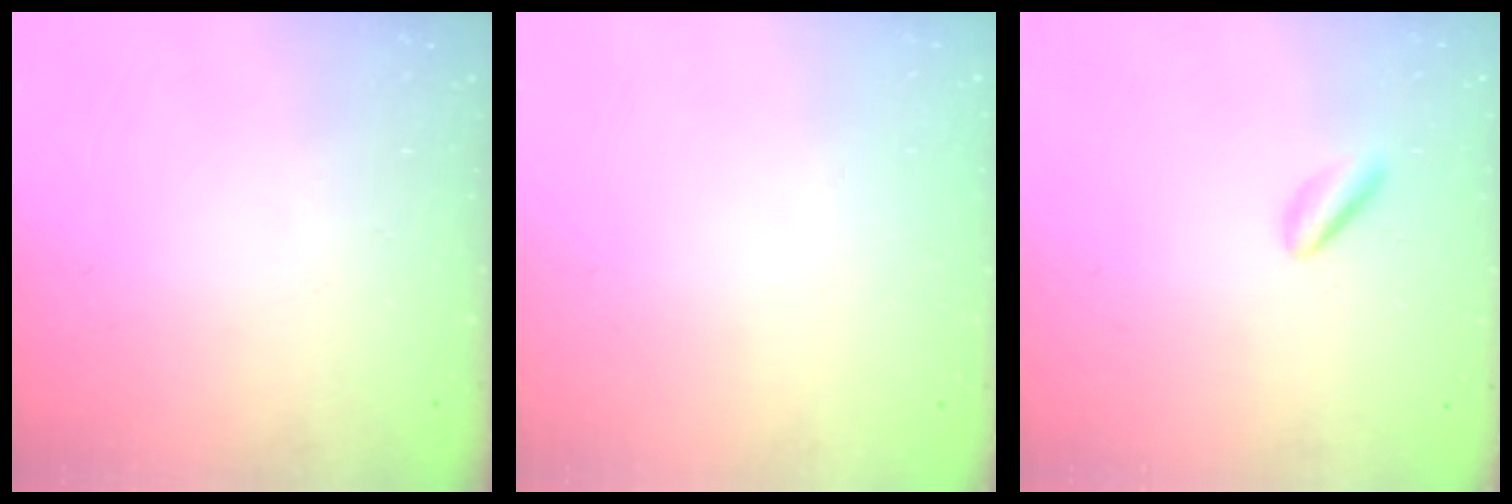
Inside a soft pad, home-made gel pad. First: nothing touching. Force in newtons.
{"total": 2.2, "press": 2.2, "slide": 0.1}
{"total": 2.1, "press": 1.9, "slide": 0.9}